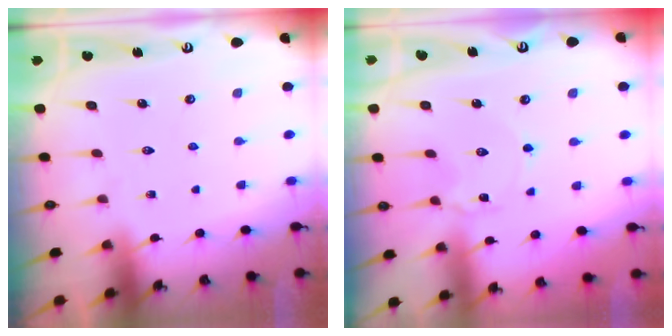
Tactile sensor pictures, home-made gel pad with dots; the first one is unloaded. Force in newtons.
{"total": 2.9, "press": 2.9, "slide": 0.4}